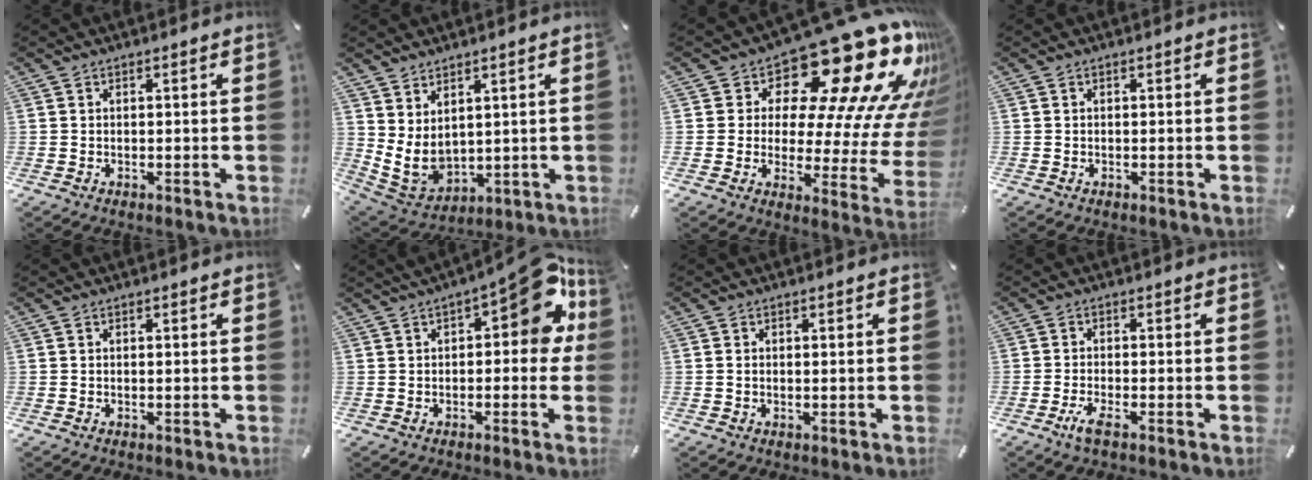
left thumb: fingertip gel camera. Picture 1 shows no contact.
{"total": 6.6, "force": [2.9, 5.2, 2.9], "torque": [-0.083, -0.030, 0.057]}
{"total": 26.2, "force": [15.9, 11.3, 17.5], "torque": [-0.228, -0.134, 0.271]}
{"total": 0.0}
{"total": 0.0}
{"total": 14.5, "force": [5.5, 6.3, 11.8], "torque": [-0.140, -0.039, 0.088]}
{"total": 0.9, "force": [0.0, 0.4, 0.8], "torque": [-0.016, 0.001, 0.000]}
{"total": 3.5, "force": [-1.9, 0.7, 2.9], "torque": [-0.066, -0.004, -0.038]}